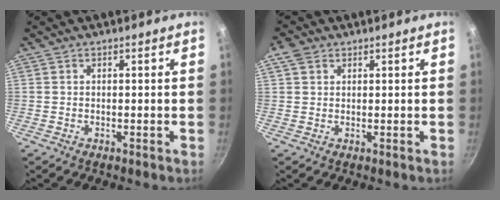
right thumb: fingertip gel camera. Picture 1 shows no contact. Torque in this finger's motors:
{"motor_torque": [-1.21, 1.58, 0.26, -0.06, 0.29]}